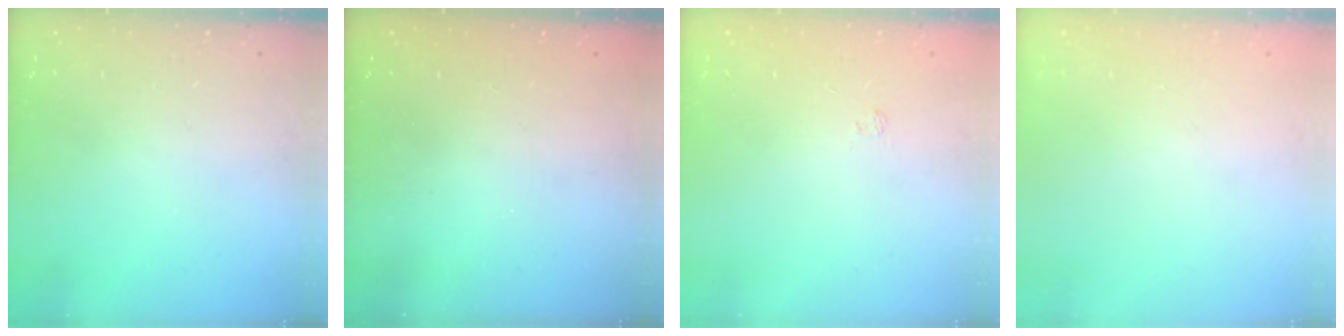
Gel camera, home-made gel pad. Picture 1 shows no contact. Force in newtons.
{"total": 2.3, "press": 2.2, "slide": 0.8}
{"total": 1.7, "press": 1.2, "slide": 1.1}
{"total": 2.7, "press": 2.6, "slide": 0.8}